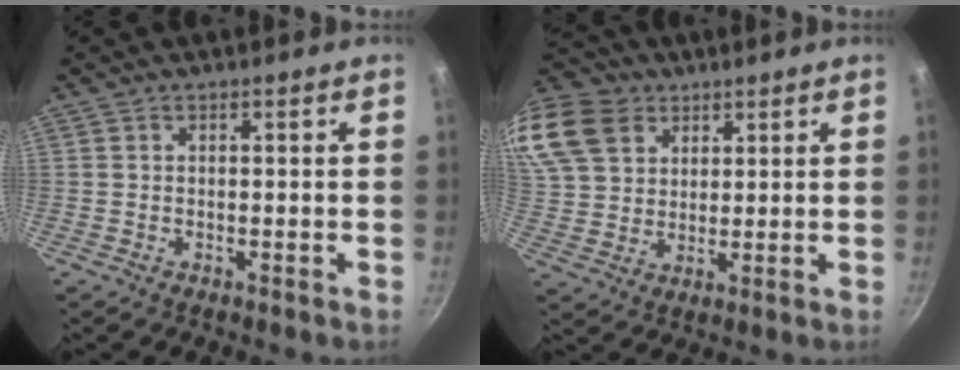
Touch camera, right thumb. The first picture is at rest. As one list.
[{"total": 19.3, "force": [9.8, 14.3, 8.6], "torque": [-0.193, 0.009, 0.191]}]